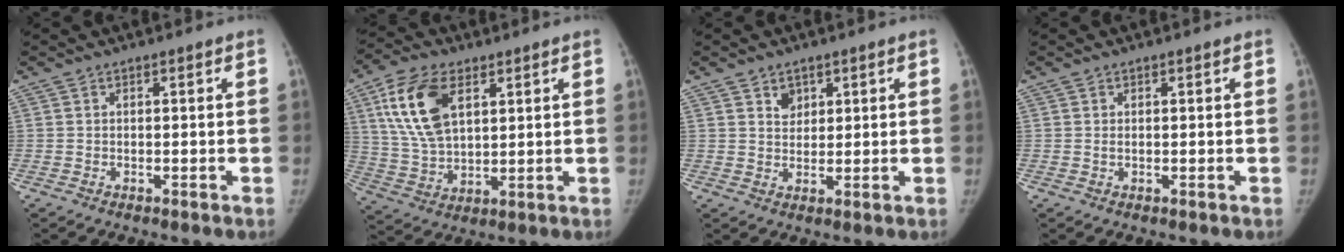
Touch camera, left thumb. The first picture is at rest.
{"total": 14.6, "force": [5.8, 8.3, 10.5], "torque": [-0.191, -0.014, 0.117]}
{"total": 3.5, "force": [2.0, 2.6, 1.2], "torque": [0.002, -0.015, 0.037]}
{"total": 0.6, "force": [0.3, 0.5, 0.4], "torque": [-0.003, -0.002, 0.004]}